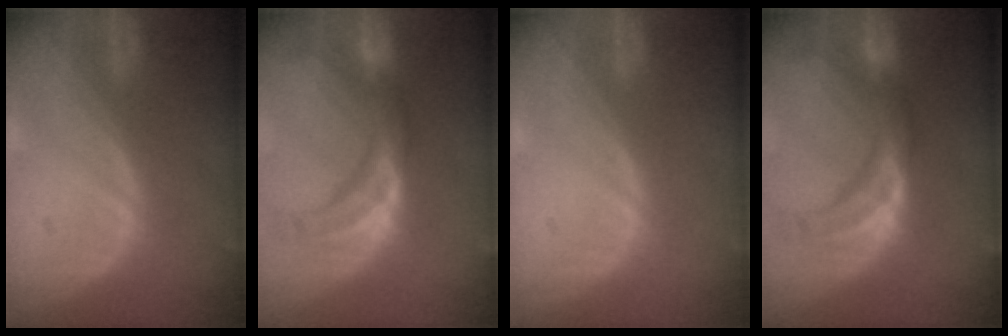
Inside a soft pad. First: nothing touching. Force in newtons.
{"total": 11.1, "press": 9.5, "slide": 5.7}
{"total": 0.0}
{"total": 11.1, "press": 9.5, "slide": 5.7}